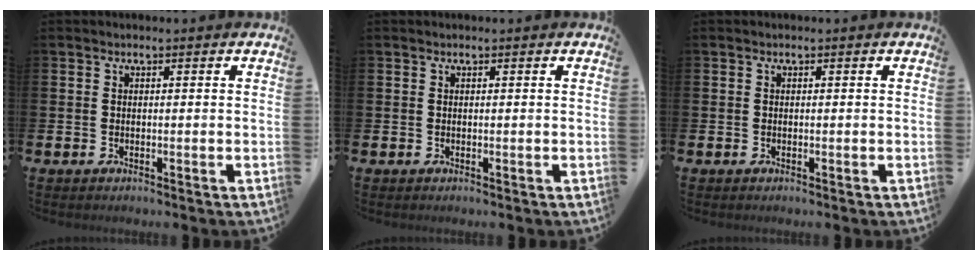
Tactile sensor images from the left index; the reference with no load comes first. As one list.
[{"total": 0.0}, {"total": 0.0}]